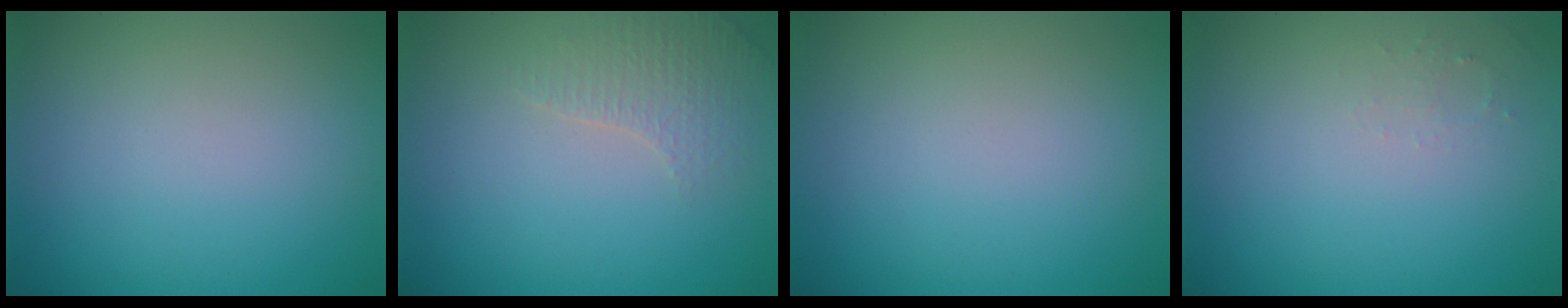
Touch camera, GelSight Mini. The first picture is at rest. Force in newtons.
{"total": 2.3, "press": 2.2, "slide": 0.7}
{"total": 0.0}
{"total": 0.8, "press": 0.8, "slide": 0.3}